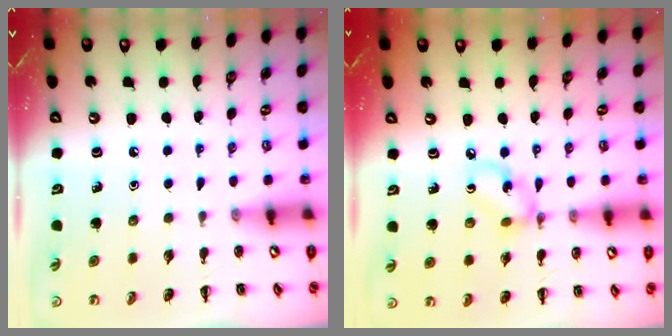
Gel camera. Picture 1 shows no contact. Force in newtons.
{"total": 5.9, "press": 5.8, "slide": 1.3}